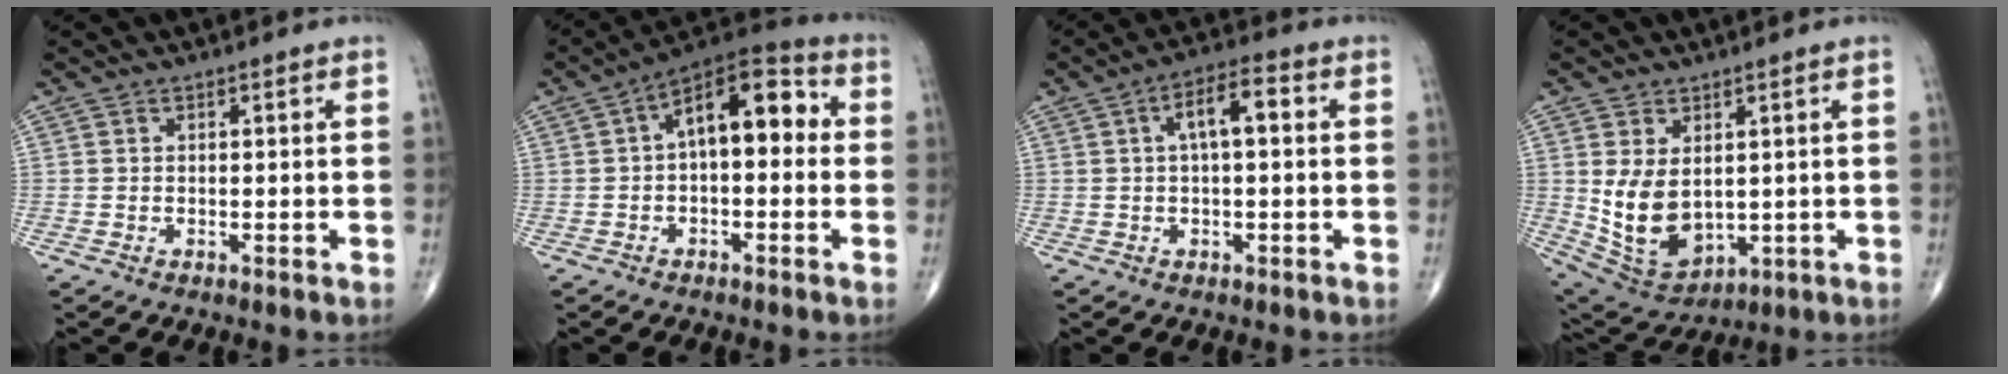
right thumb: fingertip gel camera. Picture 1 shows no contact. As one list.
[{"total": 12.6, "force": [1.2, 6.5, 10.7], "torque": [-0.134, 0.040, 0.004]}, {"total": 6.9, "force": [1.2, 2.7, 6.2], "torque": [-0.101, 0.023, 0.014]}, {"total": 11.1, "force": [0.8, 7.2, 8.4], "torque": [-0.141, -0.012, 0.044]}]